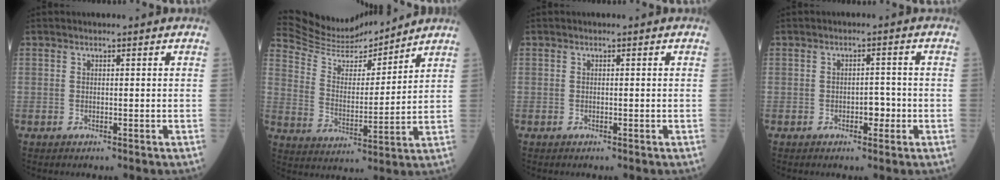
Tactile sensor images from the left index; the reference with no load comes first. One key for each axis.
{"total": 14.0, "fx": 13.6, "fy": 1.3, "fz": 3.2, "tx": -0.071, "ty": 0.000, "tz": 0.239}
{"total": 0.0}
{"total": 2.3, "fx": -1.0, "fy": 1.1, "fz": 1.7, "tx": -0.014, "ty": 0.003, "tz": -0.017}